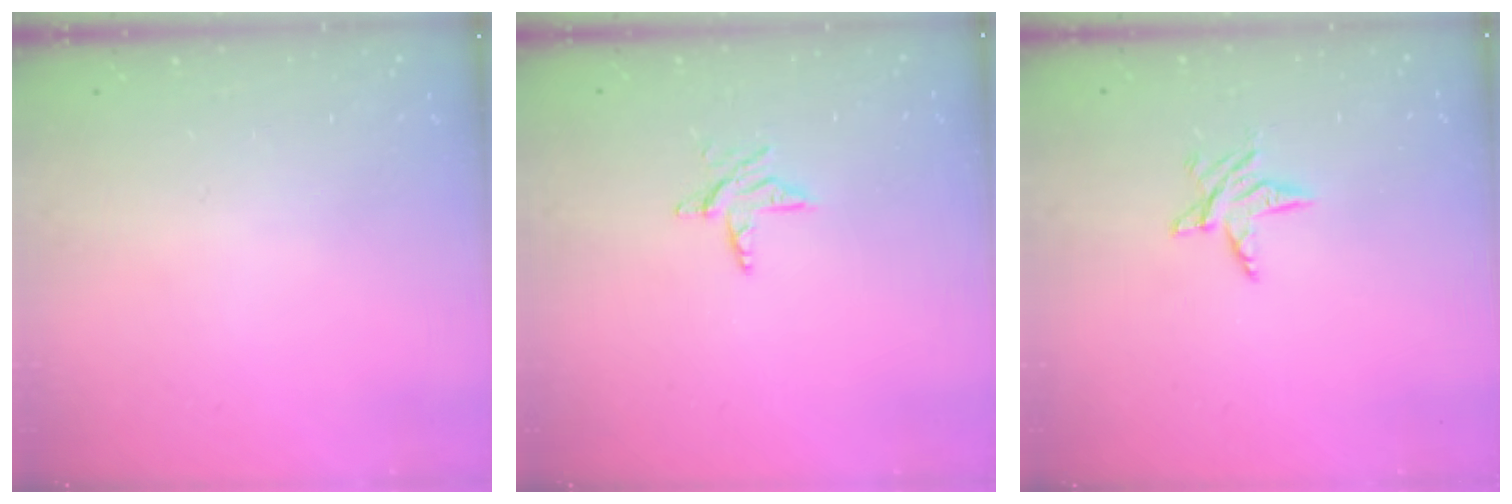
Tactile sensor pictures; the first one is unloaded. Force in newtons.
{"total": 6.1, "press": 6.0, "slide": 0.6}
{"total": 6.5, "press": 6.5, "slide": 0.5}